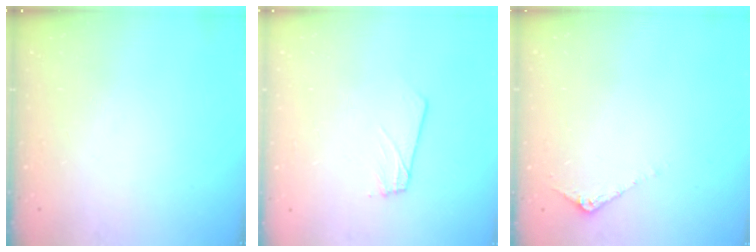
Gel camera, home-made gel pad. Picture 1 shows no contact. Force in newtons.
{"total": 2.9, "press": 2.8, "slide": 0.3}
{"total": 6.0, "press": 5.9, "slide": 0.8}